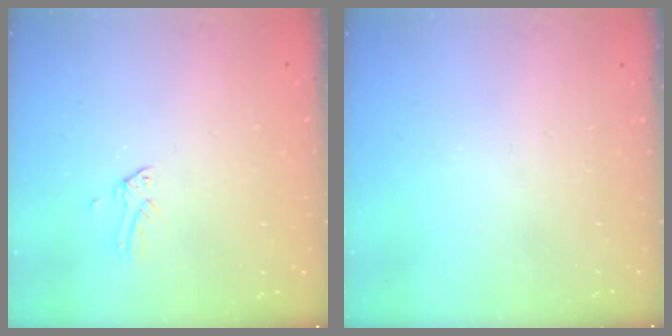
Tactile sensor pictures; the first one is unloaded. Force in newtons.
{"total": 0.0}